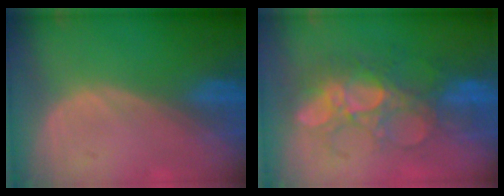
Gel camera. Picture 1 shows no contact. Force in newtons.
{"total": 8.6, "press": 8.3, "slide": 2.2}